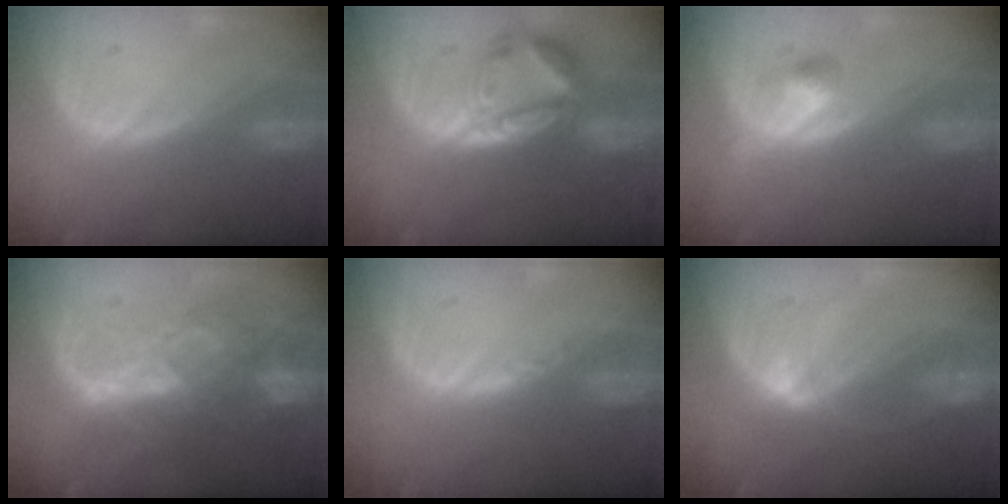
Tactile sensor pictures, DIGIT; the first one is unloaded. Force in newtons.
{"total": 8.0, "press": 7.0, "slide": 3.8}
{"total": 3.1, "press": 3.1, "slide": 0.2}
{"total": 8.6, "press": 7.5, "slide": 4.2}
{"total": 0.8, "press": 0.6, "slide": 0.4}
{"total": 3.7, "press": 3.3, "slide": 1.7}